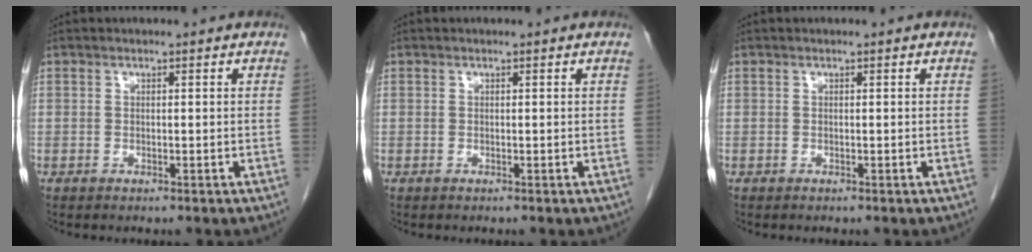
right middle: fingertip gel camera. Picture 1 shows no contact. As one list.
[{"total": 0.0}, {"total": 0.0}]